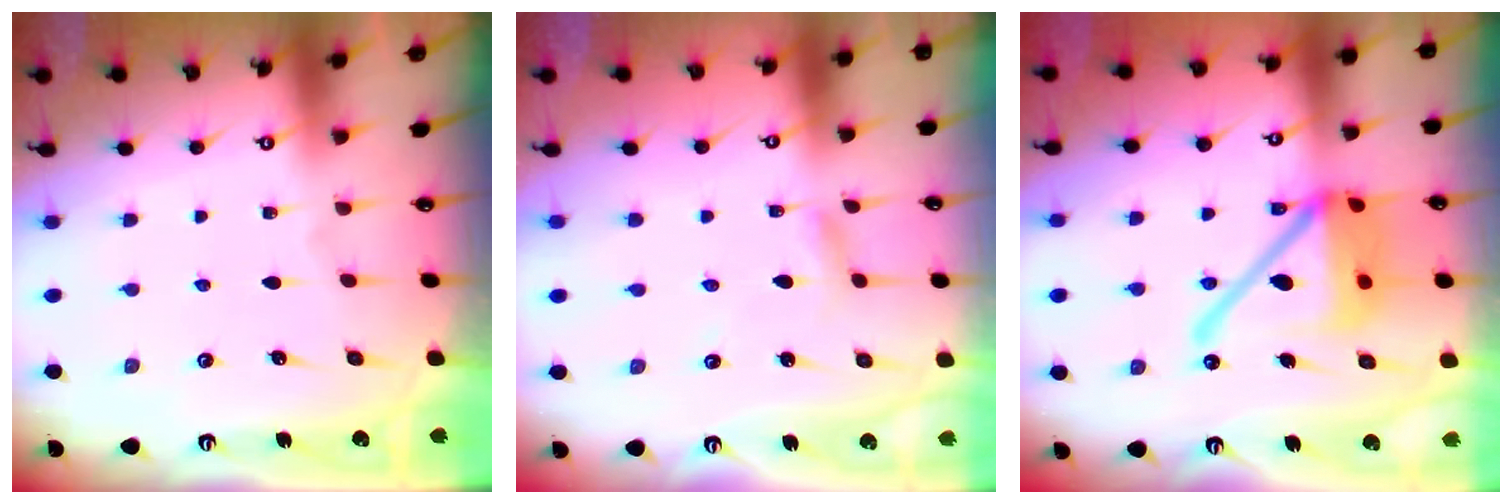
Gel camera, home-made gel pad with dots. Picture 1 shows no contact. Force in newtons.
{"total": 2.8, "press": 2.8, "slide": 0.3}
{"total": 19.4, "press": 19.3, "slide": 2.0}